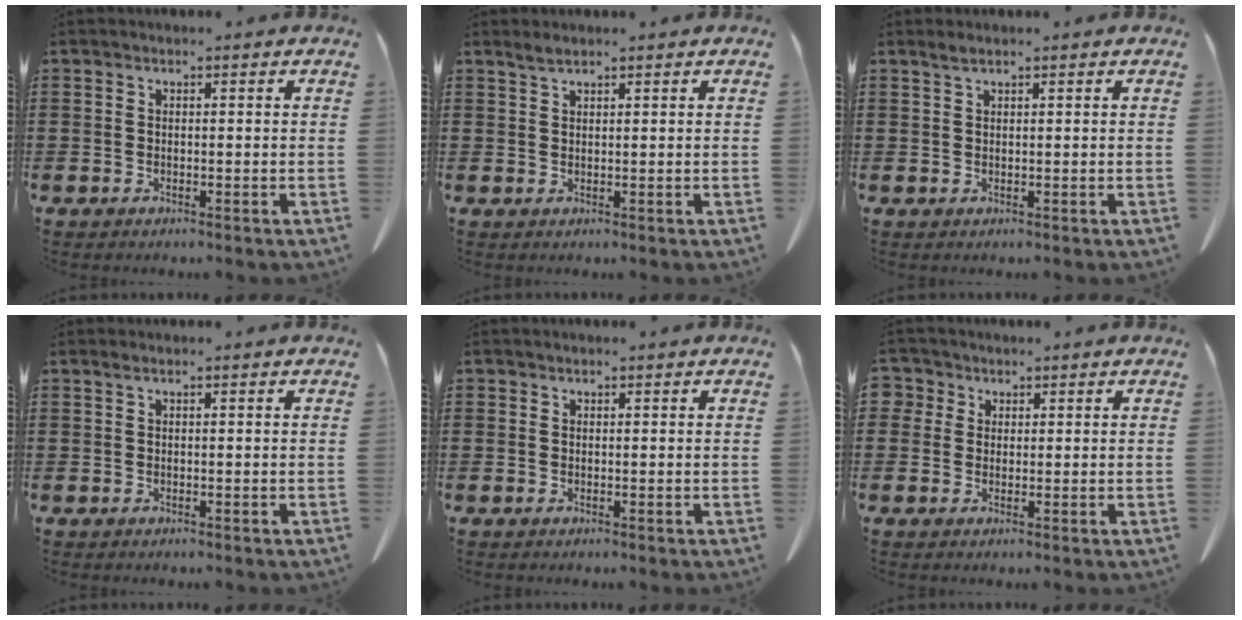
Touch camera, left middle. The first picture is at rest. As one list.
[{"total": 1.3, "force": [1.1, 0.2, 0.7], "torque": [-0.016, 0.000, 0.021]}, {"total": 1.1, "force": [0.8, 0.2, 0.8], "torque": [-0.017, 0.001, 0.014]}, {"total": 0.5, "force": [0.2, 0.0, 0.5], "torque": [-0.009, 0.001, 0.004]}, {"total": 0.0}, {"total": 2.2, "force": [1.2, 1.9, 0.2], "torque": [-0.014, 0.009, 0.021]}]